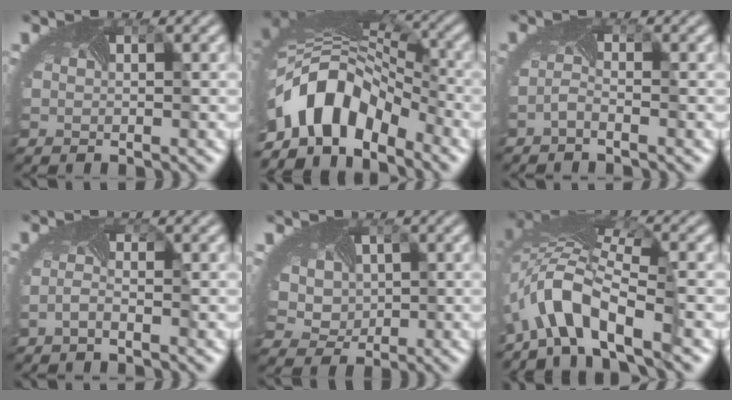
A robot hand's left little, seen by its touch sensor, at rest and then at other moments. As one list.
[{"total": 10.1, "force": [-5.1, 6.0, 6.3], "torque": [-0.119, -0.007, -0.091]}, {"total": 1.1, "force": [-1.0, -0.2, 0.3], "torque": [-0.015, -0.003, -0.025]}, {"total": 1.2, "force": [-1.0, -0.2, 0.7], "torque": [-0.023, -0.003, -0.025]}, {"total": 5.0, "force": [1.4, 4.0, 2.6], "torque": [-0.050, 0.017, 0.020]}, {"total": 8.1, "force": [-4.9, 2.5, 5.9], "torque": [-0.113, 0.001, -0.102]}]